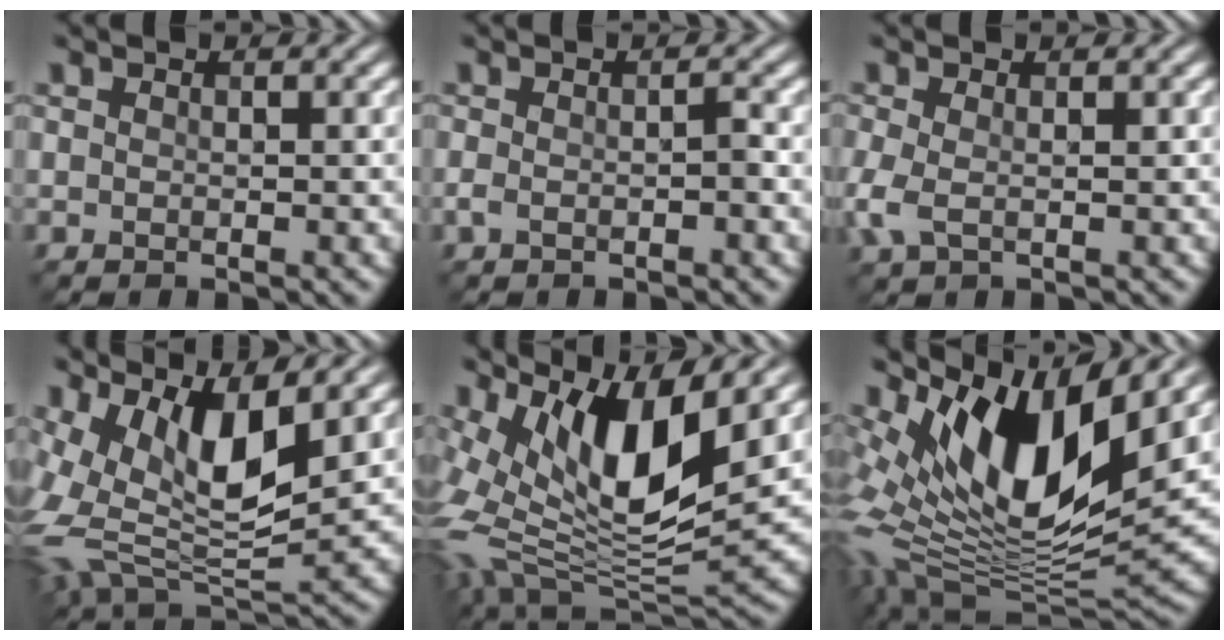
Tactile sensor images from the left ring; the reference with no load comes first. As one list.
[{"total": 1.5, "force": [-0.7, 0.5, 1.3], "torque": [-0.027, 0.001, -0.015]}, {"total": 2.7, "force": [-0.3, 1.5, 2.2], "torque": [-0.063, -0.005, -0.009]}, {"total": 10.2, "force": [3.2, 4.2, 8.8], "torque": [-0.178, -0.006, 0.060]}, {"total": 12.2, "force": [4.5, 4.9, 10.2], "torque": [-0.199, -0.001, 0.084]}, {"total": 13.6, "force": [4.3, 5.7, 11.5], "torque": [-0.220, -0.010, 0.080]}]